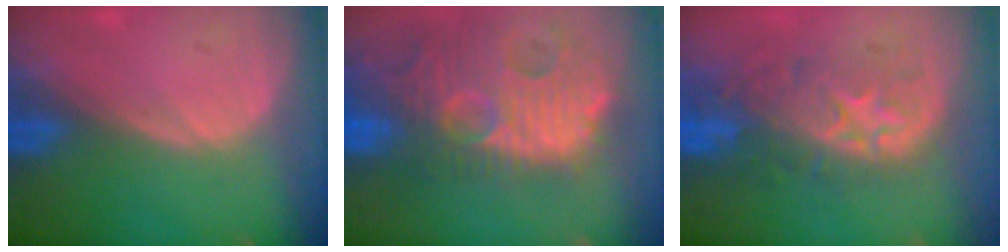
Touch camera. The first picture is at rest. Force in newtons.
{"total": 14.7, "press": 12.6, "slide": 7.5}
{"total": 9.0, "press": 8.7, "slide": 2.3}